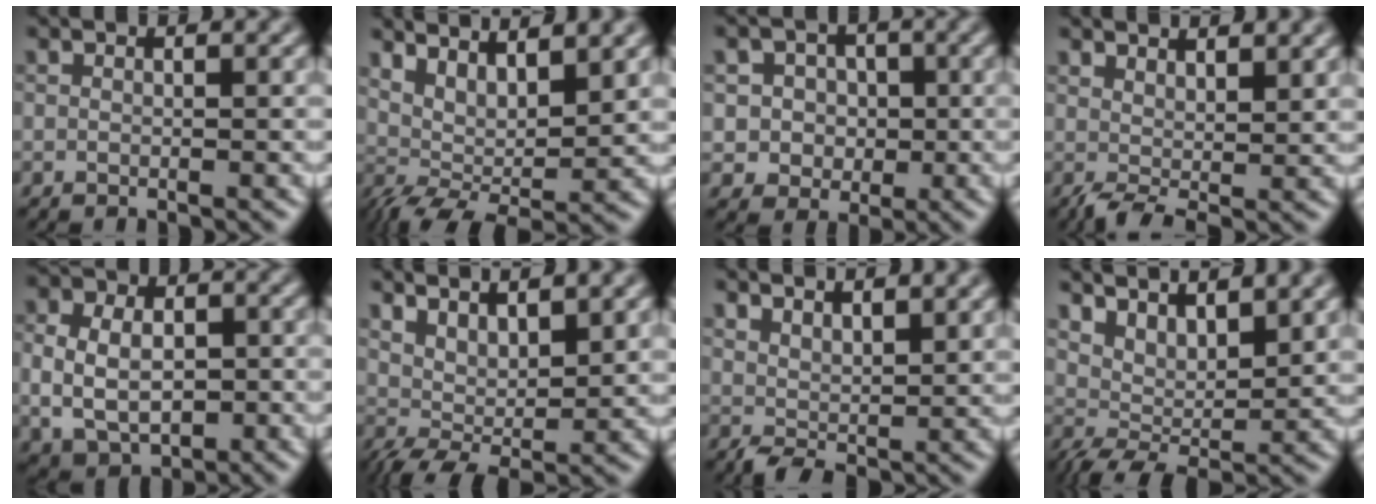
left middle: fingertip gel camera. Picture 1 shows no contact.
{"total": 5.1, "force": [2.6, 1.6, 4.1], "torque": [-0.071, -0.005, 0.051]}
{"total": 4.0, "force": [0.4, 3.7, 1.3], "torque": [-0.008, 0.010, -0.001]}
{"total": 2.9, "force": [1.5, 1.1, 2.3], "torque": [-0.038, 0.000, 0.026]}
{"total": 7.6, "force": [-0.2, 5.7, 4.9], "torque": [-0.079, 0.005, -0.006]}
{"total": 4.1, "force": [2.5, 1.2, 3.1], "torque": [-0.055, -0.005, 0.049]}
{"total": 2.8, "force": [2.2, 0.9, 1.4], "torque": [-0.029, -0.001, 0.044]}
{"total": 5.1, "force": [3.7, 1.5, 3.1], "torque": [-0.057, -0.001, 0.067]}